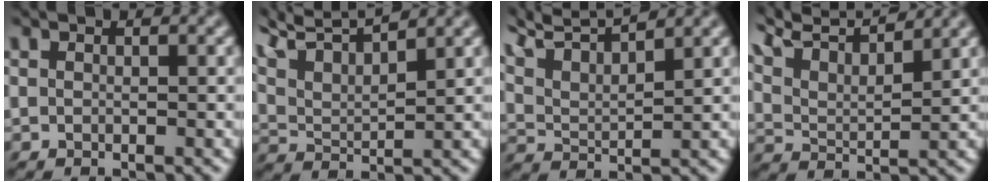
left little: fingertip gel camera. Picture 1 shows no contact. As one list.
[{"total": 4.7, "force": [3.7, 0.2, 2.9], "torque": [-0.059, 0.020, 0.059]}, {"total": 5.2, "force": [4.5, -0.1, 2.6], "torque": [-0.055, 0.019, 0.072]}, {"total": 6.0, "force": [5.3, 0.1, 2.9], "torque": [-0.064, 0.018, 0.084]}]